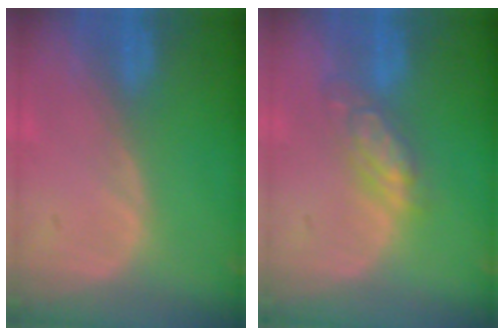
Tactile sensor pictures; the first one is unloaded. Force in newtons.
{"total": 5.5, "press": 4.7, "slide": 2.8}